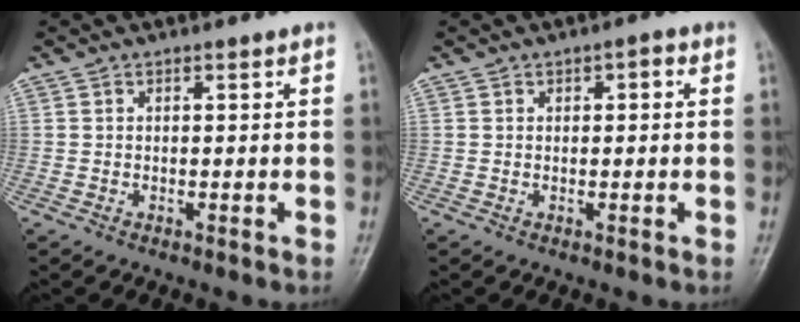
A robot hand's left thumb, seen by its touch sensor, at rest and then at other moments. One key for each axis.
{"total": 1.8, "fx": 0.5, "fy": 1.0, "fz": 1.4, "tx": -0.012, "ty": 0.004, "tz": 0.004}